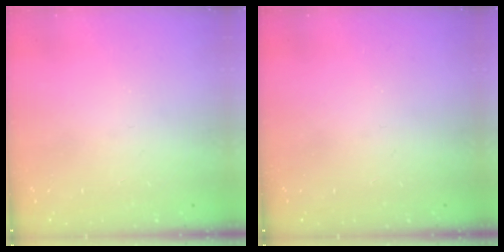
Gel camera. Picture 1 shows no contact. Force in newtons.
{"total": 0.0}